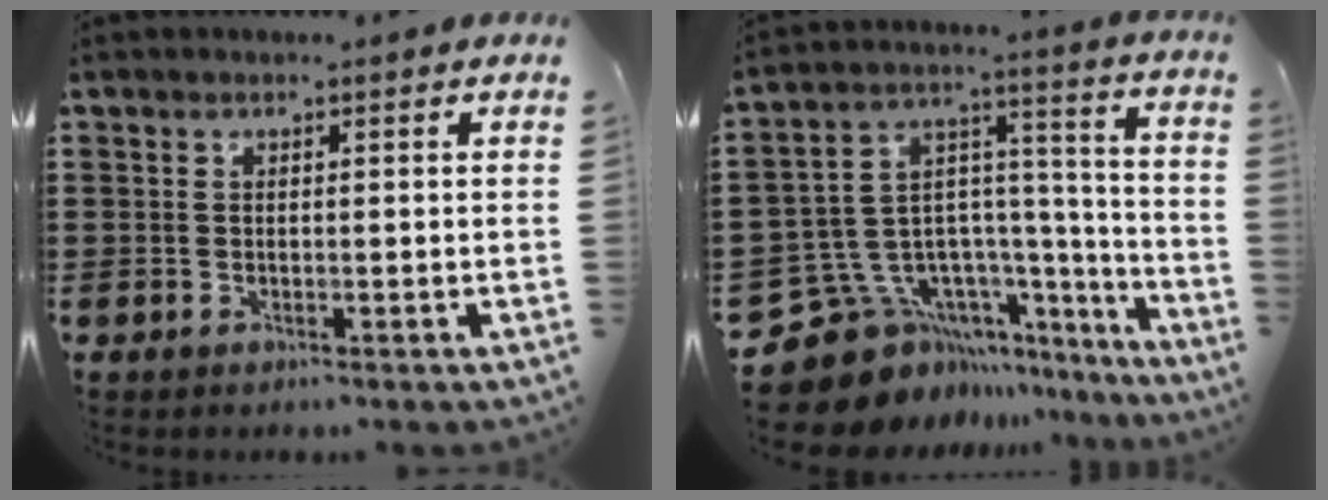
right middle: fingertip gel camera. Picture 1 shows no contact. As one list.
[{"total": 11.1, "force": [-7.9, 7.3, 2.7], "torque": [-0.099, -0.006, -0.138]}]